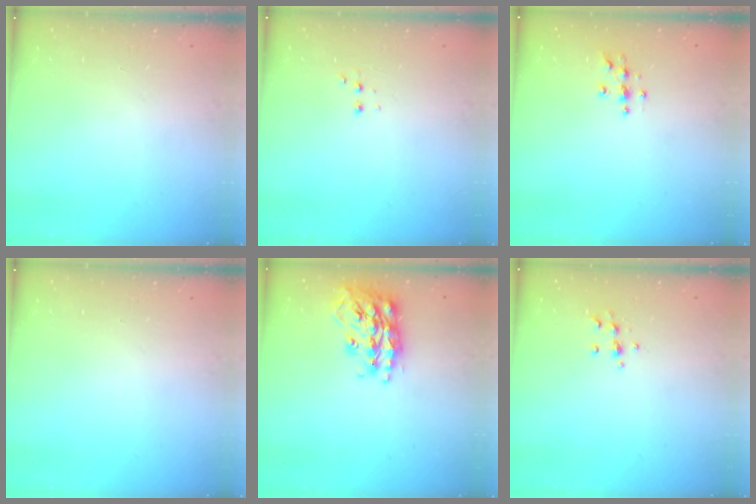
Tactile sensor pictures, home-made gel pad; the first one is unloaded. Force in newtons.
{"total": 2.9, "press": 2.8, "slide": 1.0}
{"total": 3.9, "press": 3.9, "slide": 0.1}
{"total": 0.0}
{"total": 19.7, "press": 19.7, "slide": 1.7}
{"total": 7.2, "press": 7.1, "slide": 0.7}